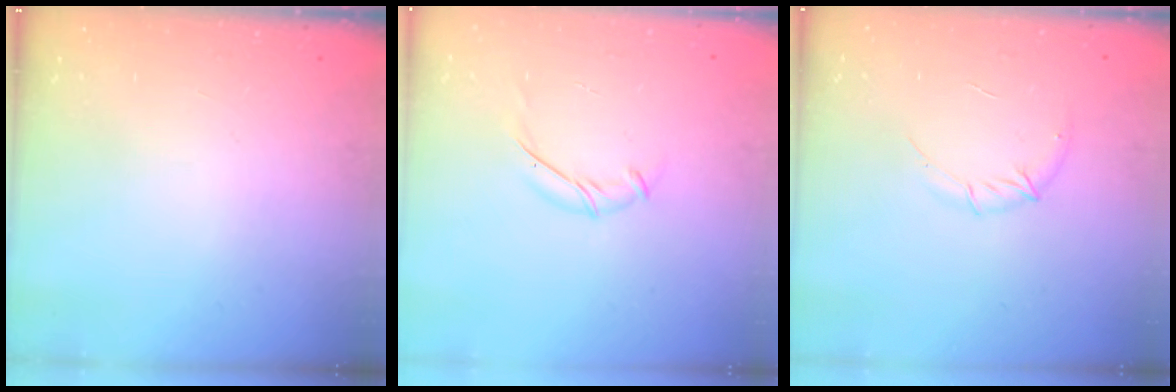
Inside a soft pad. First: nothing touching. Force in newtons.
{"total": 6.6, "press": 6.5, "slide": 1.4}
{"total": 5.7, "press": 5.5, "slide": 1.6}